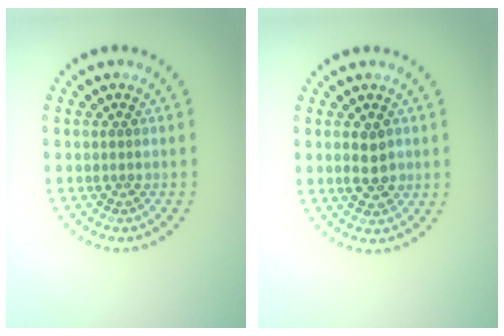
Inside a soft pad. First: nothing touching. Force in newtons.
{"total": 2.4, "press": 2.4, "slide": 0.1}